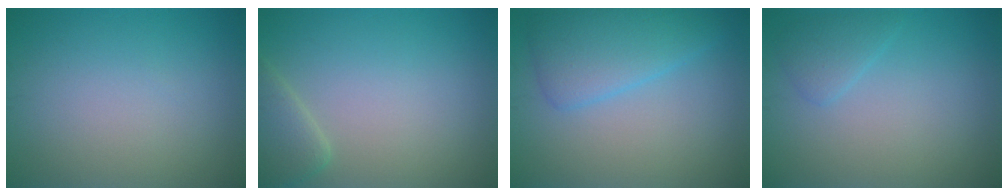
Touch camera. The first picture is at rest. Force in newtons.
{"total": 2.6, "press": 2.5, "slide": 0.3}
{"total": 4.4, "press": 4.4, "slide": 0.1}
{"total": 1.6, "press": 1.6, "slide": 0.1}